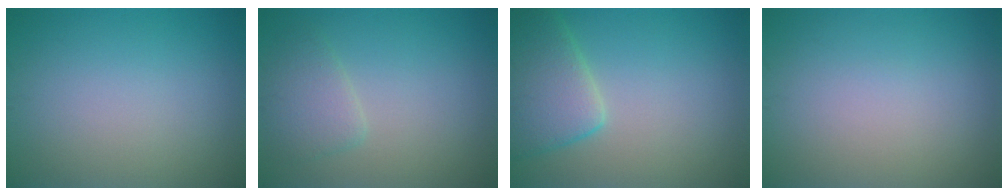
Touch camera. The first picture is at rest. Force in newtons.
{"total": 2.5, "press": 2.5, "slide": 0.2}
{"total": 5.3, "press": 5.3, "slide": 0.4}
{"total": 0.0}